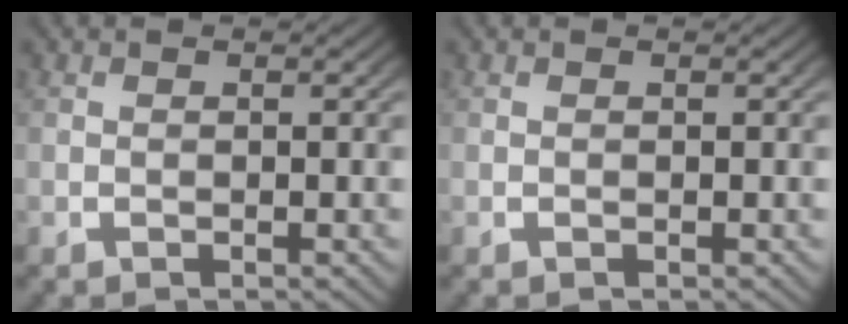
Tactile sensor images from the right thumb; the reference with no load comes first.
{"total": 0.0}